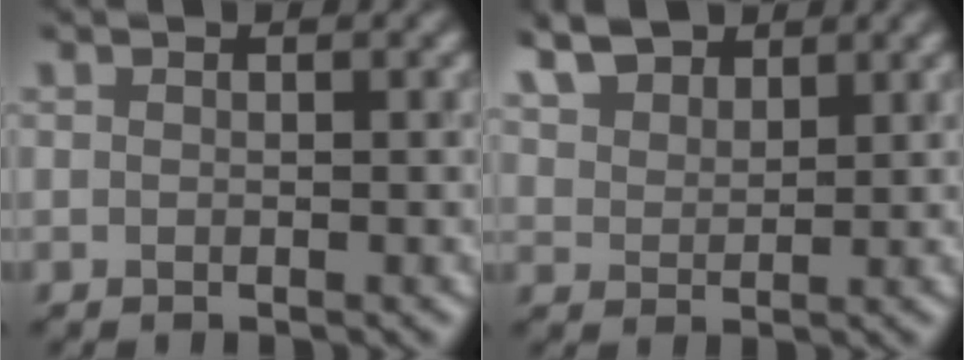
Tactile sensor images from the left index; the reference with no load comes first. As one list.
[{"total": 4.5, "force": [3.7, 1.9, 1.6], "torque": [-0.034, 0.014, 0.070]}]